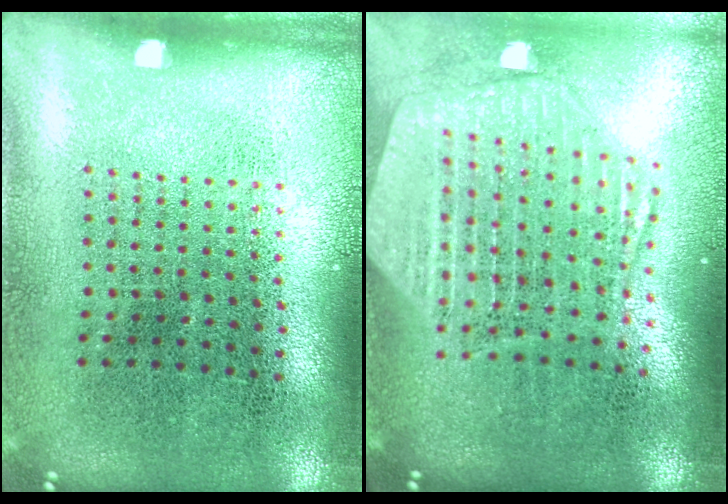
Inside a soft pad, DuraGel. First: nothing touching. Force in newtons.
{"total": 2.8, "press": 2.3, "slide": 1.6}